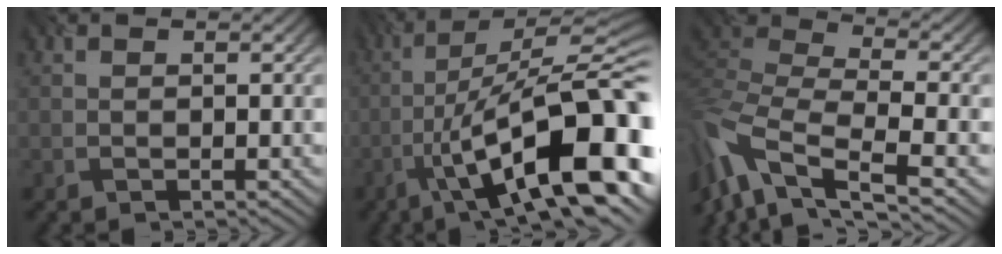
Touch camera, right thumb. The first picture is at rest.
{"total": 17.3, "force": [-6.3, 5.4, 15.2], "torque": [-0.221, 0.005, -0.102]}
{"total": 12.7, "force": [-7.3, 5.0, 9.1], "torque": [-0.225, -0.014, -0.137]}